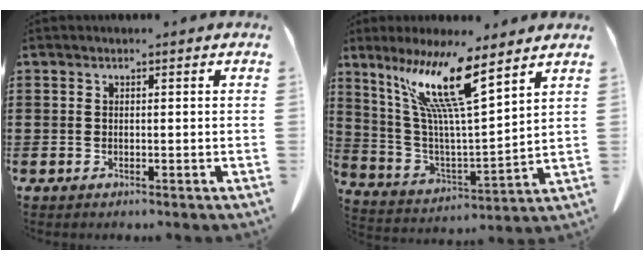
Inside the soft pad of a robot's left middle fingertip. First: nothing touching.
{"total": 12.9, "force": [8.6, 1.0, 9.5], "torque": [-0.217, -0.042, 0.141]}